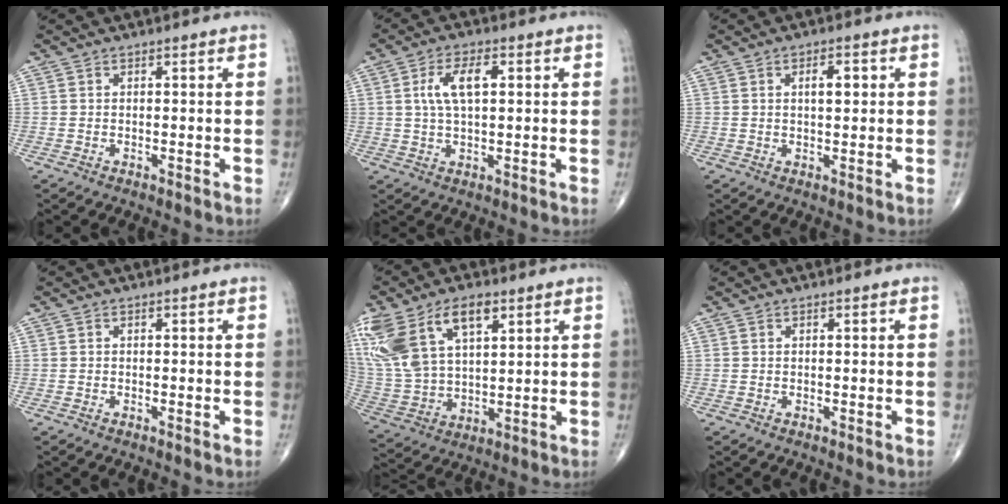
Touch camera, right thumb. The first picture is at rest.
{"total": 7.1, "force": [1.5, 3.2, 6.2], "torque": [-0.126, 0.008, 0.028]}
{"total": 3.7, "force": [1.0, 1.7, 3.1], "torque": [-0.043, 0.000, 0.014]}
{"total": 0.0}
{"total": 20.1, "force": [9.5, 10.8, 14.0], "torque": [-0.303, -0.003, 0.189]}
{"total": 0.0}